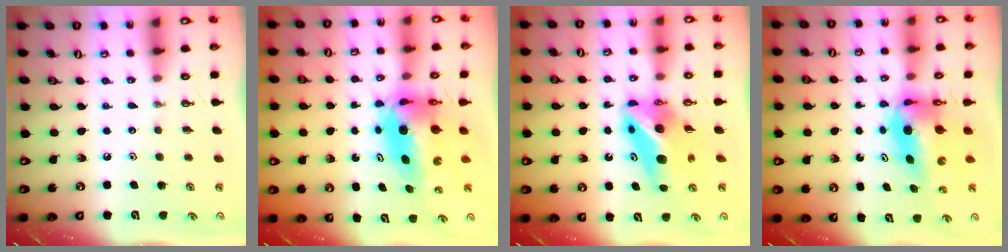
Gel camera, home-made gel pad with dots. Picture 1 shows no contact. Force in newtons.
{"total": 9.9, "press": 8.7, "slide": 4.6}
{"total": 10.2, "press": 10.2, "slide": 0.8}
{"total": 8.3, "press": 7.0, "slide": 4.4}